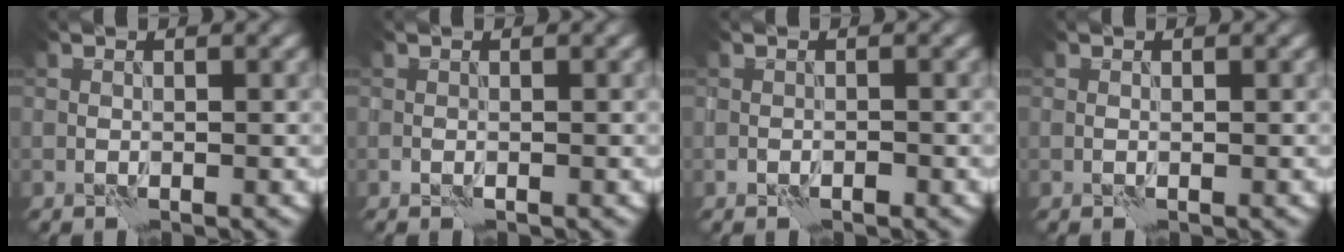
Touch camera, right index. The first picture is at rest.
{"total": 0.8, "force": [-0.5, 0.3, 0.6], "torque": [-0.013, 0.000, -0.010]}
{"total": 1.2, "force": [-0.8, 0.6, 0.8], "torque": [-0.014, 0.001, -0.016]}
{"total": 0.0}